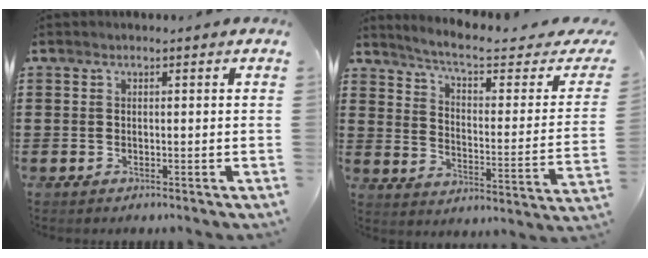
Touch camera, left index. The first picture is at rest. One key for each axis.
{"total": 6.1, "fx": 4.9, "fy": 0.5, "fz": 3.6, "tx": -0.092, "ty": -0.032, "tz": 0.080}